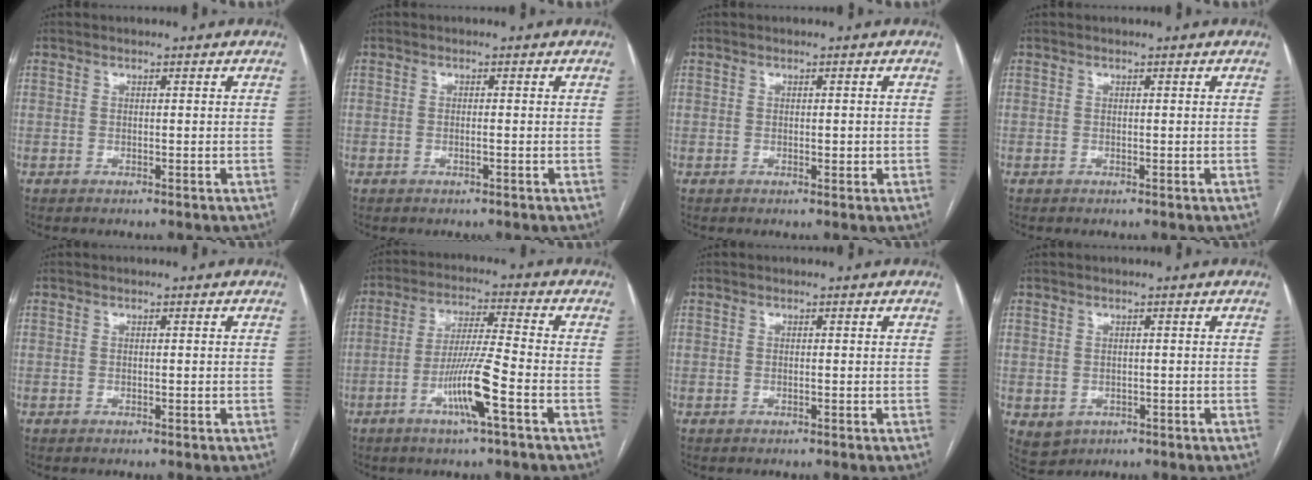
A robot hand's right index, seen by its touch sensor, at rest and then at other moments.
{"total": 0.7, "force": [-0.3, -0.1, 0.6], "torque": [-0.012, 0.001, -0.003]}
{"total": 0.9, "force": [-0.2, 0.3, 0.8], "torque": [-0.012, 0.000, 0.000]}
{"total": 0.0}
{"total": 0.0}
{"total": 9.4, "force": [-4.0, -0.5, 8.5], "torque": [-0.163, -0.005, -0.076]}
{"total": 0.0}
{"total": 3.1, "force": [-0.7, 2.8, 1.1], "torque": [-0.020, -0.002, 0.007]}